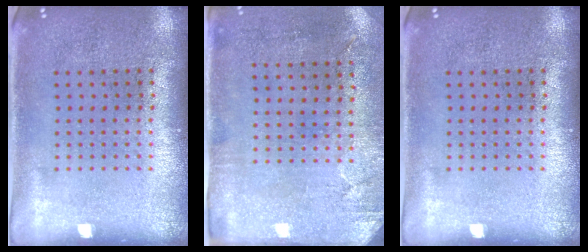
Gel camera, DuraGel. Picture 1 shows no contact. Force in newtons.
{"total": 2.8, "press": 2.3, "slide": 1.7}
{"total": 0.0}